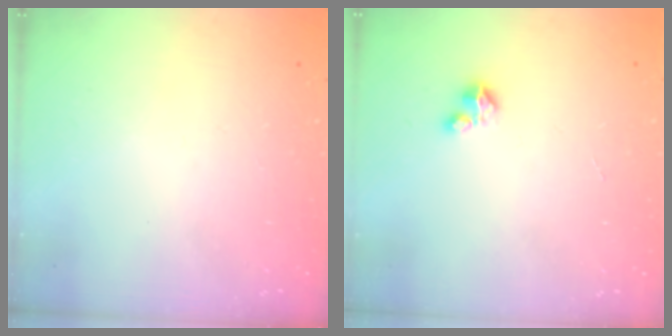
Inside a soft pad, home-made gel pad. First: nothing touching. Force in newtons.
{"total": 1.5, "press": 1.5, "slide": 0.2}